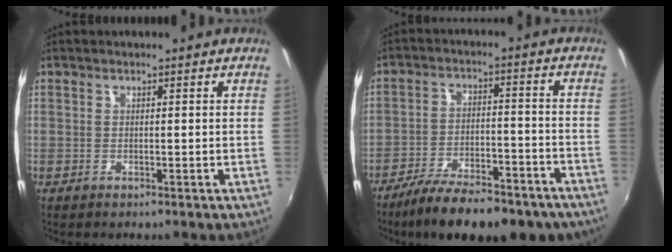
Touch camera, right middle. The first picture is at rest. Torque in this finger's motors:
{"motor_torque": [1.17, -0.97, 0.29, 0.09]}